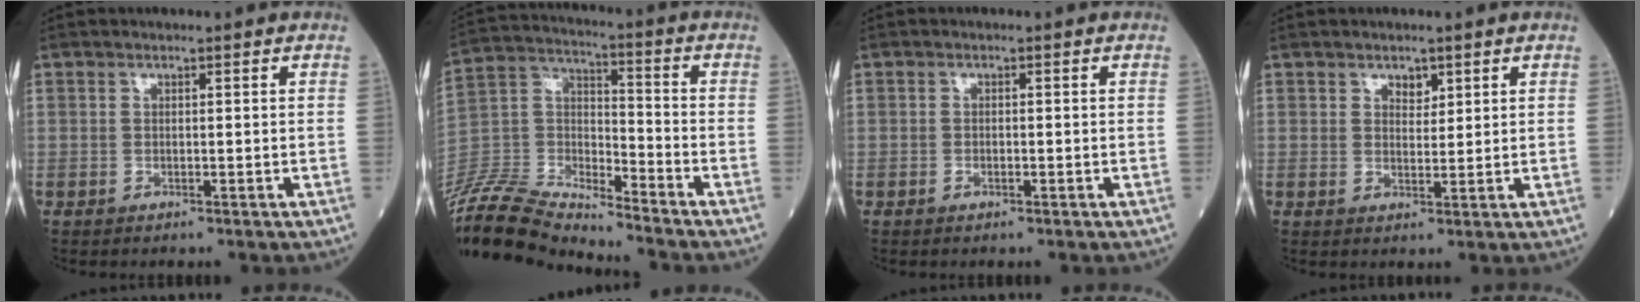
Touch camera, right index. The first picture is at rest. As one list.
[{"total": 15.7, "force": [-15.5, 0.6, 2.6], "torque": [-0.055, 0.034, -0.293]}, {"total": 1.1, "force": [-0.5, 0.4, 0.8], "torque": [-0.018, 0.000, -0.008]}, {"total": 2.1, "force": [1.3, 1.2, 1.0], "torque": [-0.013, -0.003, 0.022]}]